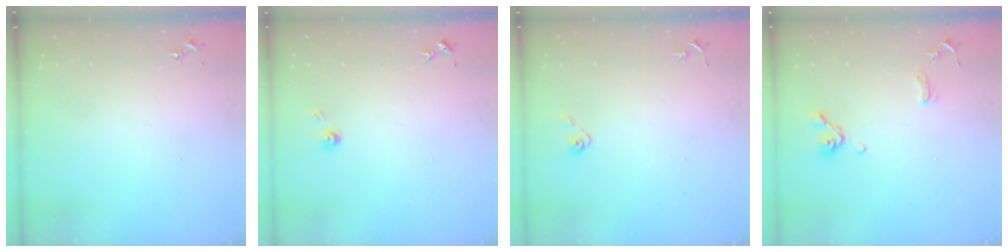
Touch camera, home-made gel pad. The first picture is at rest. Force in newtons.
{"total": 3.8, "press": 3.8, "slide": 0.3}
{"total": 3.8, "press": 3.3, "slide": 1.9}
{"total": 11.8, "press": 11.7, "slide": 1.9}